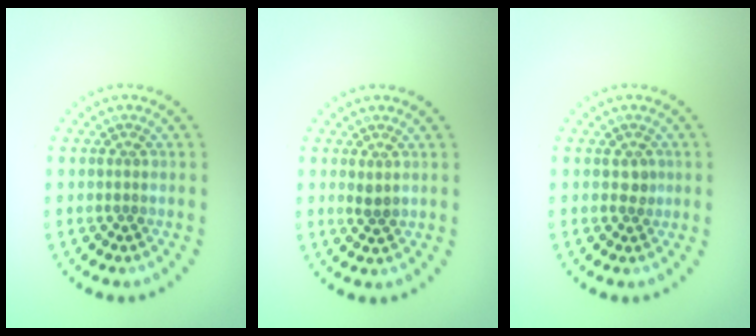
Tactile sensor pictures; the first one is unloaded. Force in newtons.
{"total": 1.0, "press": 0.9, "slide": 0.3}
{"total": 0.9, "press": 0.9, "slide": 0.3}